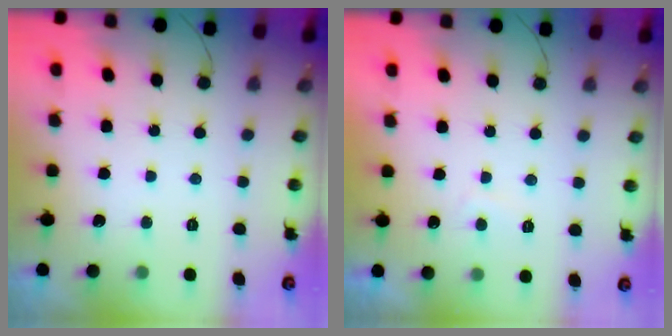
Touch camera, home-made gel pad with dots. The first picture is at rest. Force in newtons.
{"total": 0.7, "press": 0.5, "slide": 0.5}